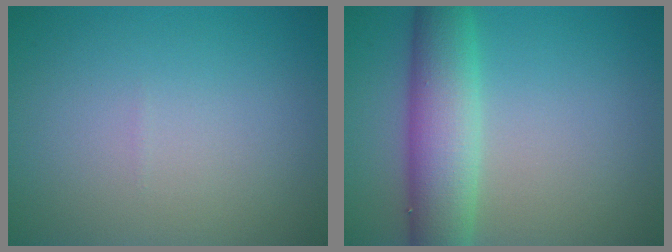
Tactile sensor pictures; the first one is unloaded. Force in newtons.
{"total": 6.4, "press": 6.4, "slide": 0.2}